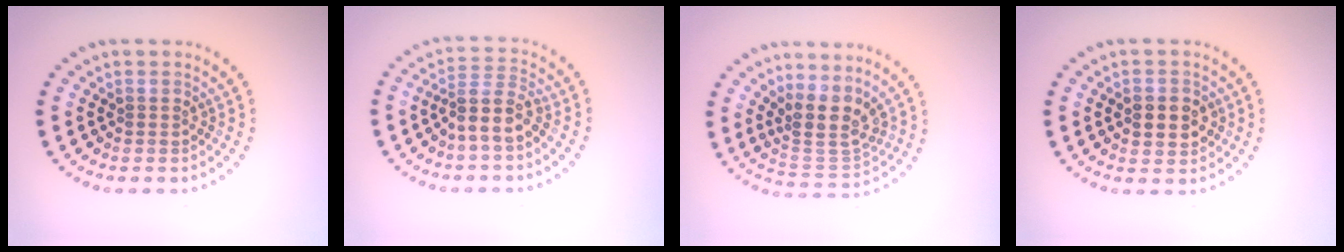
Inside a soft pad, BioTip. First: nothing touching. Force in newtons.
{"total": 3.2, "press": 2.6, "slide": 1.9}
{"total": 4.1, "press": 3.2, "slide": 2.5}
{"total": 2.8, "press": 2.8, "slide": 0.3}